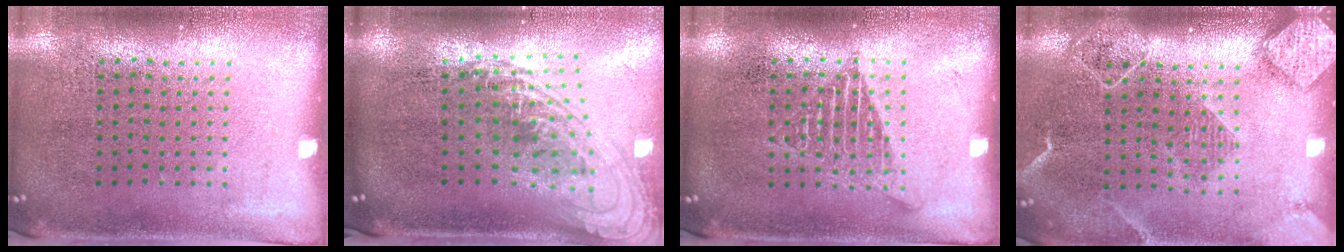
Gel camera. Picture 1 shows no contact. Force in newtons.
{"total": 2.3, "press": 1.7, "slide": 1.5}
{"total": 1.9, "press": 1.9, "slide": 0.2}
{"total": 2.3, "press": 1.9, "slide": 1.2}